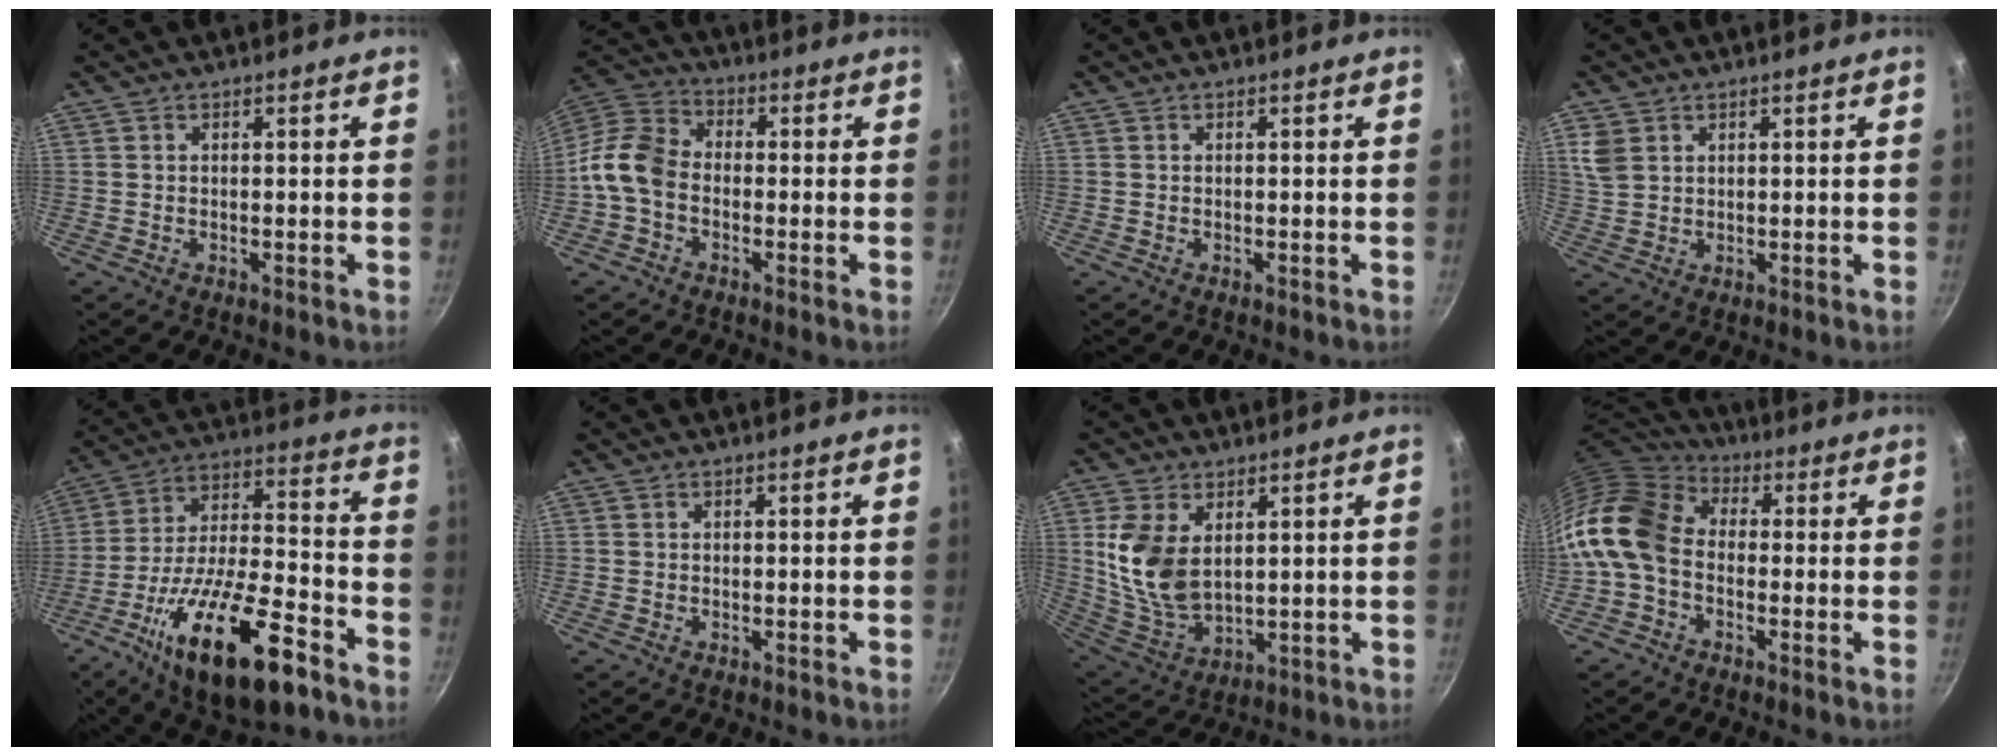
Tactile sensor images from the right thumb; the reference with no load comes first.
{"total": 9.4, "force": [-2.4, 6.8, 6.0], "torque": [-0.103, 0.034, -0.071]}
{"total": 0.0}
{"total": 4.5, "force": [2.0, 3.3, 2.2], "torque": [-0.038, -0.005, 0.045]}
{"total": 23.5, "force": [-12.4, 8.4, 18.1], "torque": [-0.289, 0.047, -0.212]}
{"total": 0.0}
{"total": 12.4, "force": [3.0, 7.7, 9.3], "torque": [-0.181, -0.027, 0.072]}
{"total": 14.6, "force": [-2.3, 10.7, 9.7], "torque": [-0.182, 0.043, -0.071]}